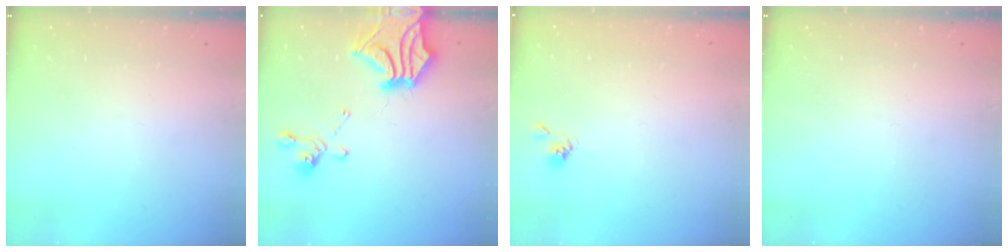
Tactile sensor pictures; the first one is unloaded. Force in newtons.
{"total": 7.2, "press": 6.1, "slide": 3.7}
{"total": 2.0, "press": 1.9, "slide": 0.3}
{"total": 0.0}